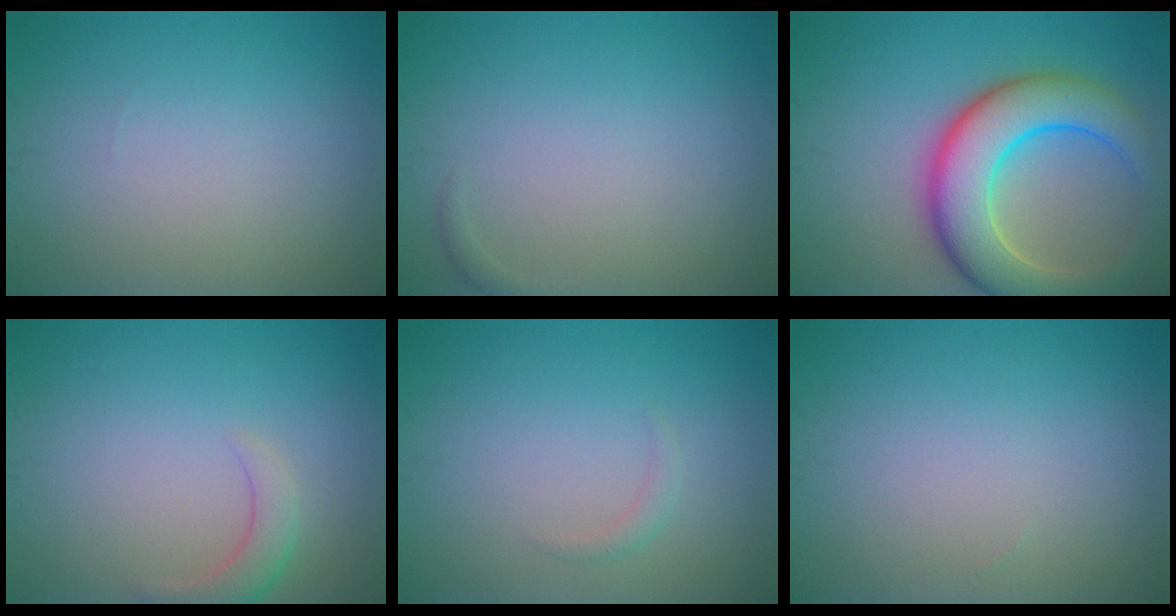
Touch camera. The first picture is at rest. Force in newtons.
{"total": 0.5, "press": 0.5, "slide": 0.1}
{"total": 9.5, "press": 9.4, "slide": 0.3}
{"total": 2.3, "press": 2.3, "slide": 0.3}
{"total": 0.9, "press": 0.9, "slide": 0.1}
{"total": 0.0}